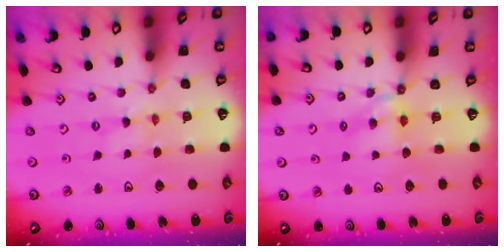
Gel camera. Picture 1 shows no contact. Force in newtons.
{"total": 5.2, "press": 5.1, "slide": 1.0}